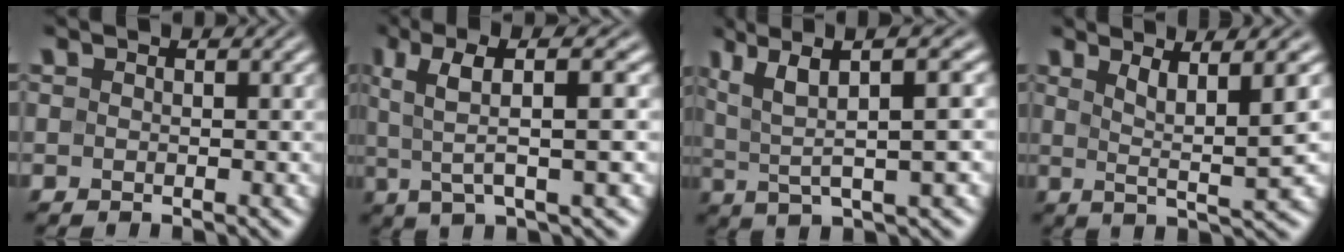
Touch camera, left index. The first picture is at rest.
{"total": 6.6, "force": [2.2, 1.5, 6.1], "torque": [-0.109, 0.013, 0.038]}
{"total": 7.9, "force": [3.2, 1.8, 7.0], "torque": [-0.121, 0.018, 0.061]}
{"total": 5.4, "force": [2.0, 0.8, 5.0], "torque": [-0.077, 0.005, 0.035]}